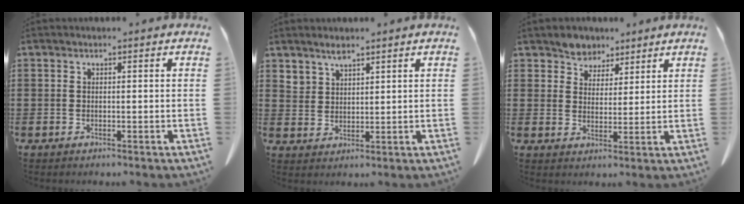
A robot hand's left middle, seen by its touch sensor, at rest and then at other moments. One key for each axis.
{"total": 2.3, "fx": 2.1, "fy": 0.7, "fz": 0.4, "tx": -0.012, "ty": -0.001, "tz": 0.042}
{"total": 4.1, "fx": 3.5, "fy": 2.0, "fz": -0.2, "tx": -0.016, "ty": -0.005, "tz": 0.066}